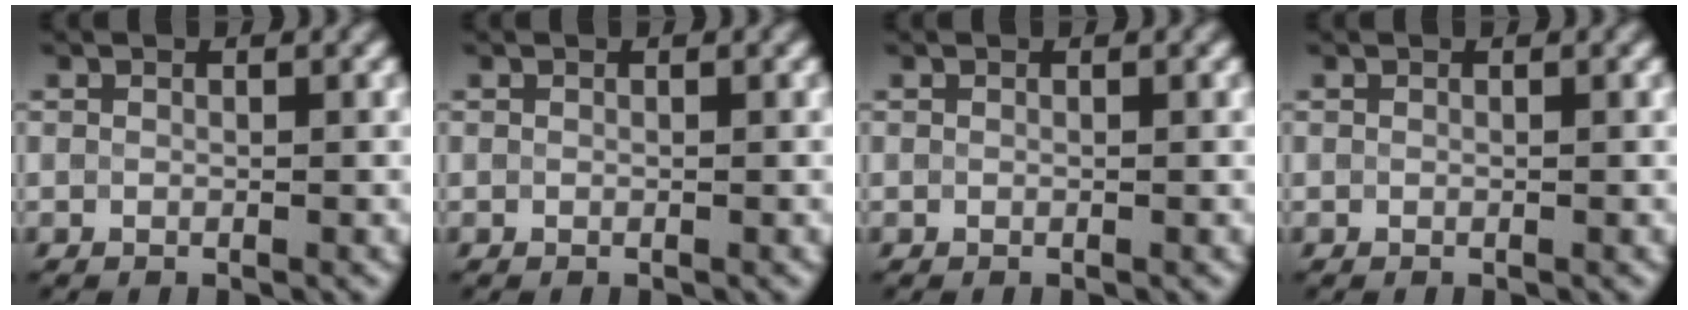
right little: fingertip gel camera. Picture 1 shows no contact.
{"total": 0.0}
{"total": 0.0}
{"total": 0.0}